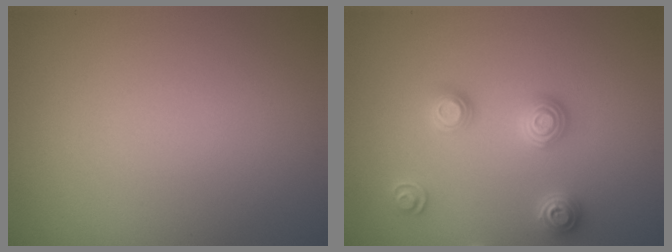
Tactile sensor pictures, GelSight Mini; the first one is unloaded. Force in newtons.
{"total": 2.8, "press": 2.7, "slide": 0.8}